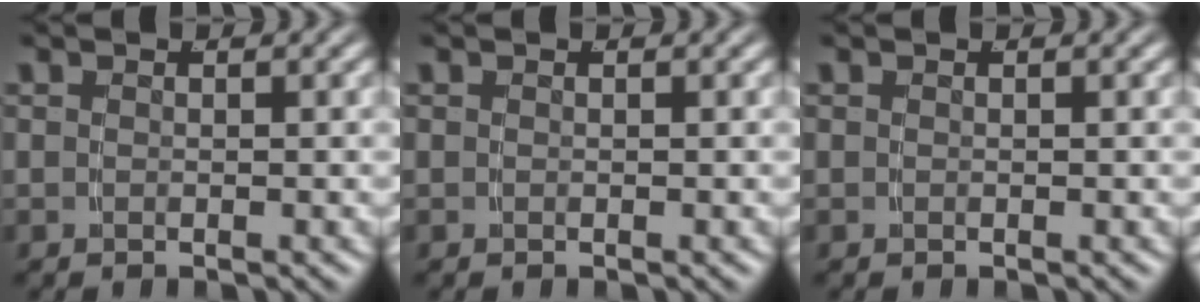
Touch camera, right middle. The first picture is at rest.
{"total": 0.0}
{"total": 0.0}